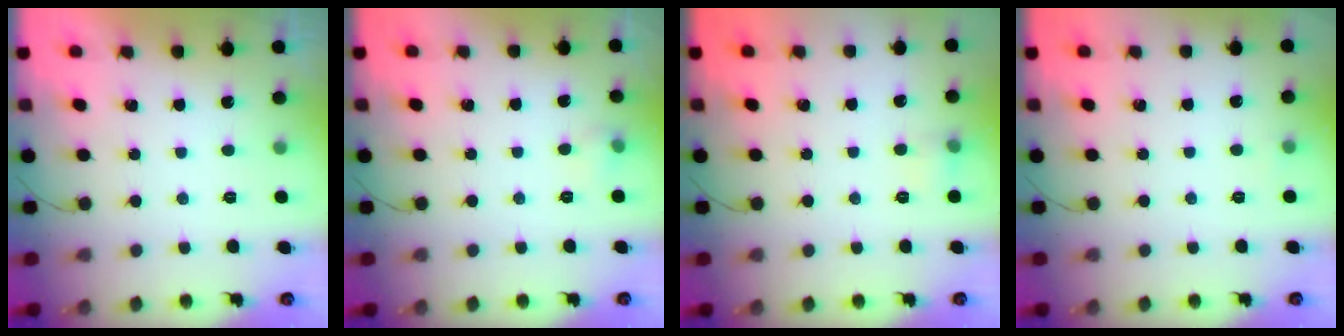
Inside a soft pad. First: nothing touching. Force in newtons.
{"total": 4.9, "press": 4.7, "slide": 1.5}
{"total": 6.4, "press": 6.3, "slide": 1.4}
{"total": 4.4, "press": 2.2, "slide": 3.8}